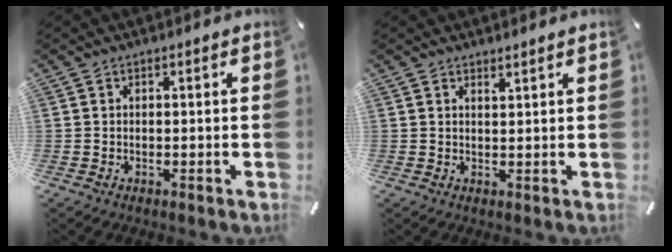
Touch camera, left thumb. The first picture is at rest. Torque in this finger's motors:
{"motor_torque": [-0.25, -0.33, 0.07, -0.40, -0.01]}